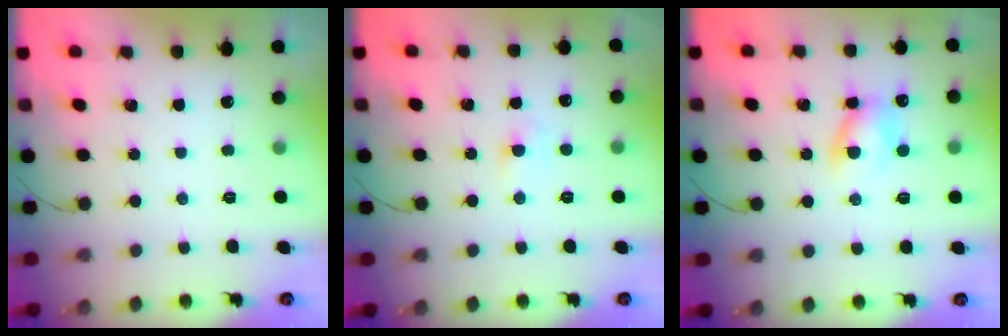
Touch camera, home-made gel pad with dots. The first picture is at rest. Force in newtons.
{"total": 2.6, "press": 2.3, "slide": 1.1}
{"total": 7.4, "press": 7.3, "slide": 1.4}